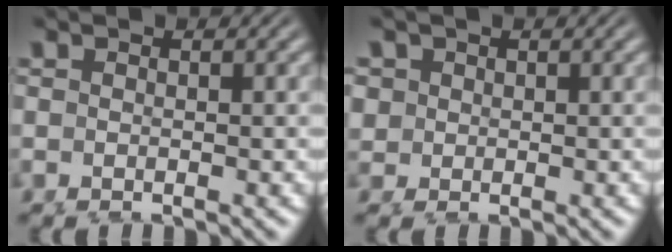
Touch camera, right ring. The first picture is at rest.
{"total": 2.8, "force": [0.4, 2.6, 0.8], "torque": [-0.030, -0.018, 0.018]}